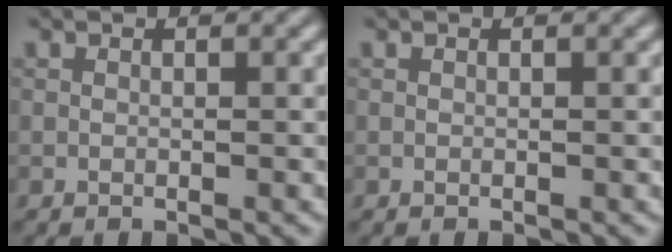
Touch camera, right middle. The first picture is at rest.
{"total": 0.0}